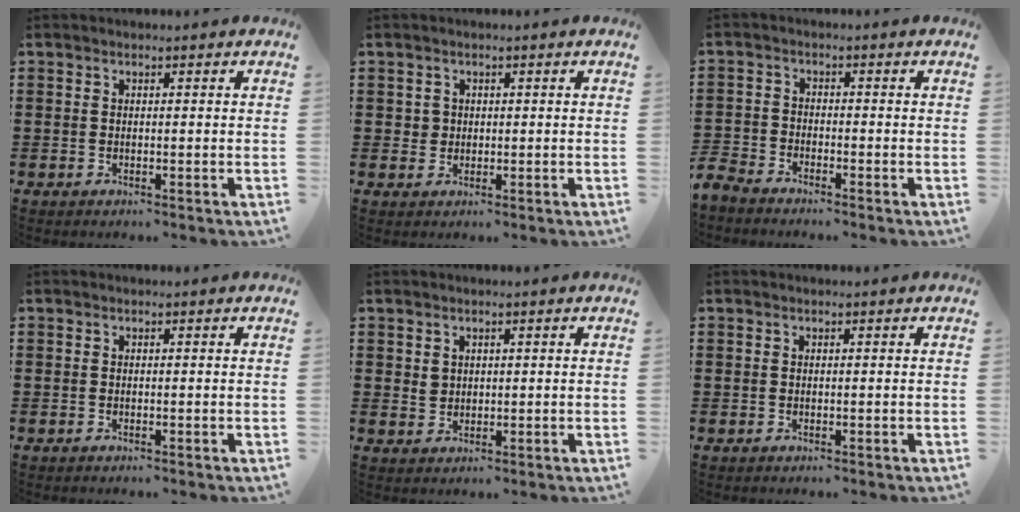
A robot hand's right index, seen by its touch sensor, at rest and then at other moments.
{"total": 1.5, "force": [0.4, 1.4, 0.3], "torque": [-0.011, 0.007, 0.008]}
{"total": 3.2, "force": [-3.2, 0.6, -0.1], "torque": [-0.027, -0.008, -0.076]}
{"total": 0.0}
{"total": 1.6, "force": [0.8, 1.3, 0.5], "torque": [-0.013, 0.005, 0.016]}
{"total": 0.0}